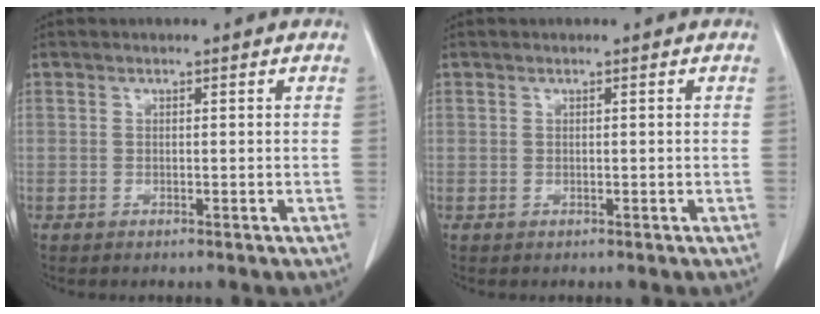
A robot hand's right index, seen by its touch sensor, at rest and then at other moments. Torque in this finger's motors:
{"motor_torque": [-0.05, 0.05, 0.00, 0.00]}